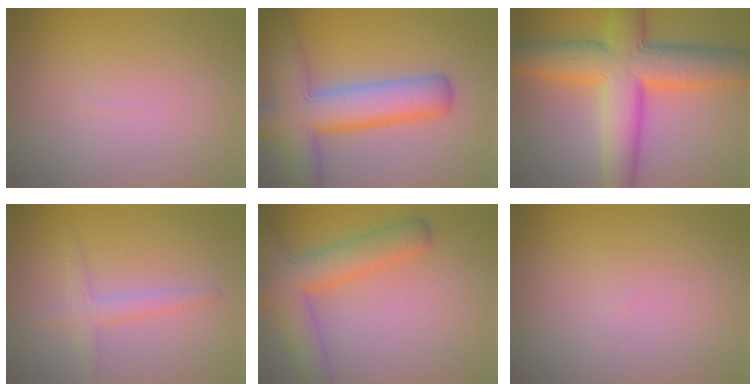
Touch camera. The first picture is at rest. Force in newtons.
{"total": 9.3, "press": 9.3, "slide": 0.4}
{"total": 11.1, "press": 11.1, "slide": 0.4}
{"total": 2.0, "press": 2.0, "slide": 0.1}
{"total": 5.8, "press": 5.8, "slide": 0.3}
{"total": 0.0}